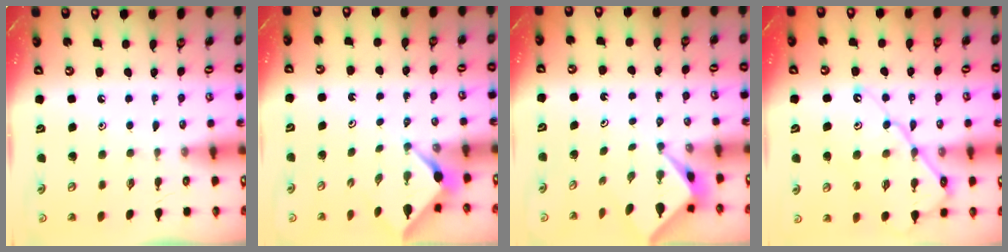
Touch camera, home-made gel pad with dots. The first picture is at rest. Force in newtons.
{"total": 2.5, "press": 2.5, "slide": 0.3}
{"total": 2.1, "press": 2.1, "slide": 0.2}
{"total": 14.2, "press": 14.1, "slide": 1.3}